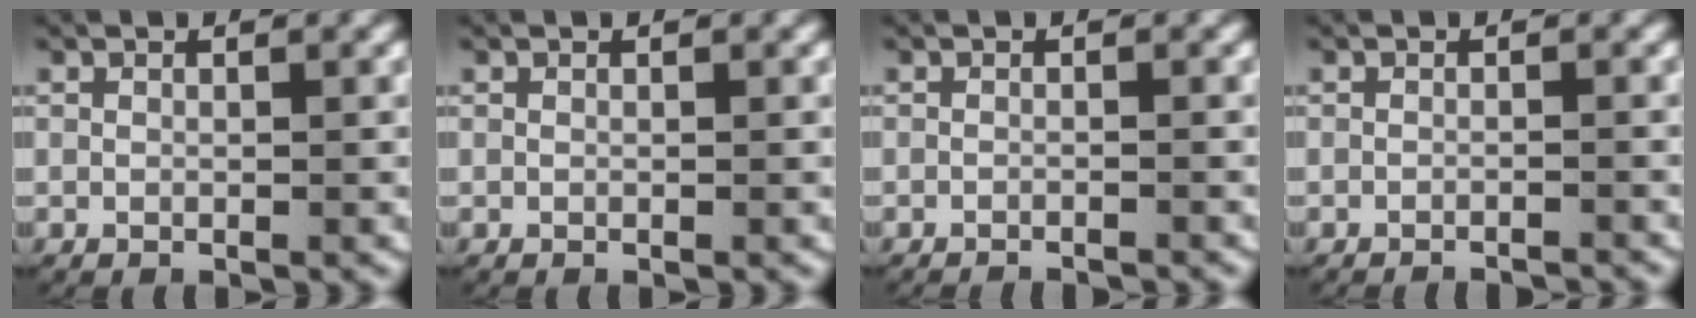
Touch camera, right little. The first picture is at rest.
{"total": 0.0}
{"total": 2.2, "force": [-2.2, 0.2, 0.2], "torque": [-0.005, -0.007, -0.032]}
{"total": 2.5, "force": [-2.5, 0.3, 0.3], "torque": [-0.002, -0.006, -0.038]}